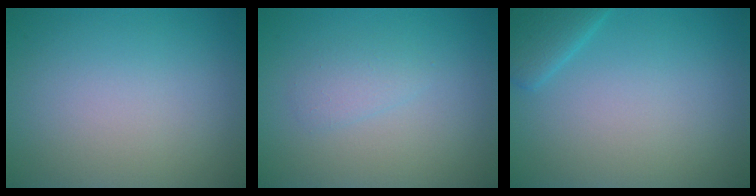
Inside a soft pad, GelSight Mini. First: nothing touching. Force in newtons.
{"total": 1.4, "press": 1.4, "slide": 0.1}
{"total": 2.3, "press": 2.3, "slide": 0.2}